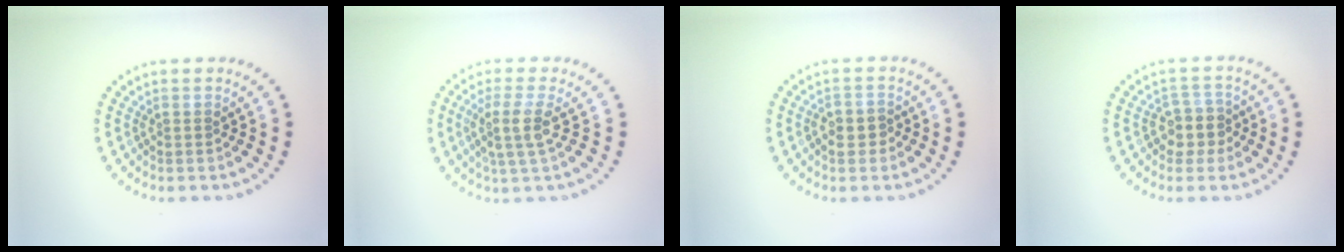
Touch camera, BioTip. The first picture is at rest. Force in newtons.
{"total": 3.0, "press": 2.4, "slide": 1.8}
{"total": 1.5, "press": 1.3, "slide": 0.6}
{"total": 2.6, "press": 2.3, "slide": 1.3}